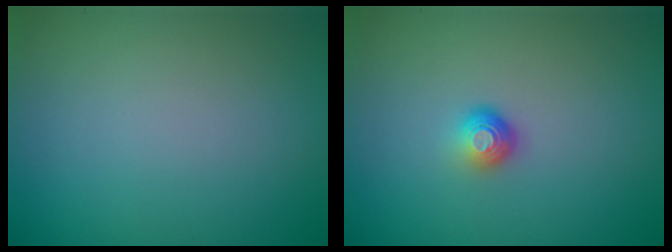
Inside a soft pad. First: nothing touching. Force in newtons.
{"total": 1.7, "press": 1.1, "slide": 1.3}